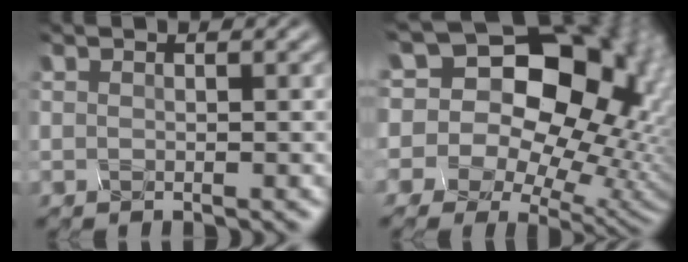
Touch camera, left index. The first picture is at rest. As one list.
[{"total": 19.3, "force": [6.0, 13.2, 12.6], "torque": [-0.227, 0.047, 0.111]}]